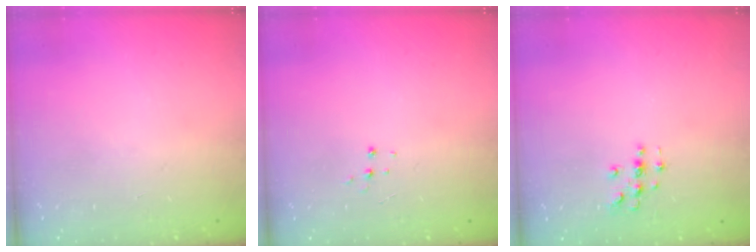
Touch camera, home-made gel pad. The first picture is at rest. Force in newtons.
{"total": 3.8, "press": 3.8, "slide": 0.3}
{"total": 3.0, "press": 3.0, "slide": 0.3}